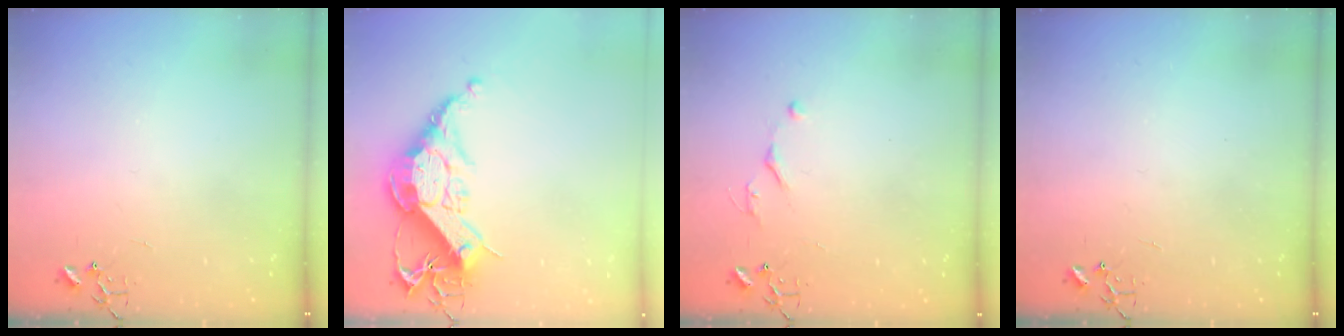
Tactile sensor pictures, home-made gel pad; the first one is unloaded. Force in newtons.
{"total": 18.5, "press": 18.4, "slide": 1.5}
{"total": 4.3, "press": 4.3, "slide": 0.6}
{"total": 0.0}